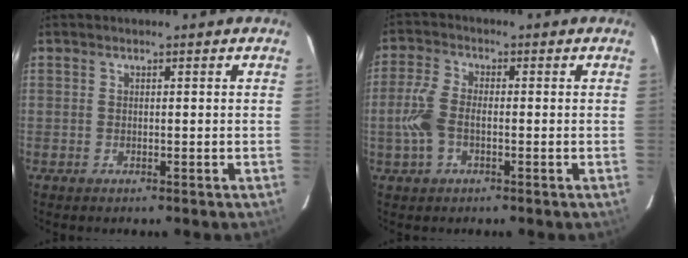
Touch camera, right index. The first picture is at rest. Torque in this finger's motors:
{"motor_torque": [0.09, 0.07, 0.32, 0.10]}